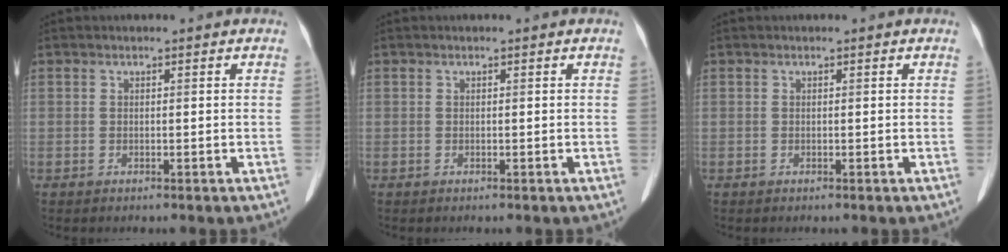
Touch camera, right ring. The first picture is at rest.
{"total": 0.0}
{"total": 0.0}